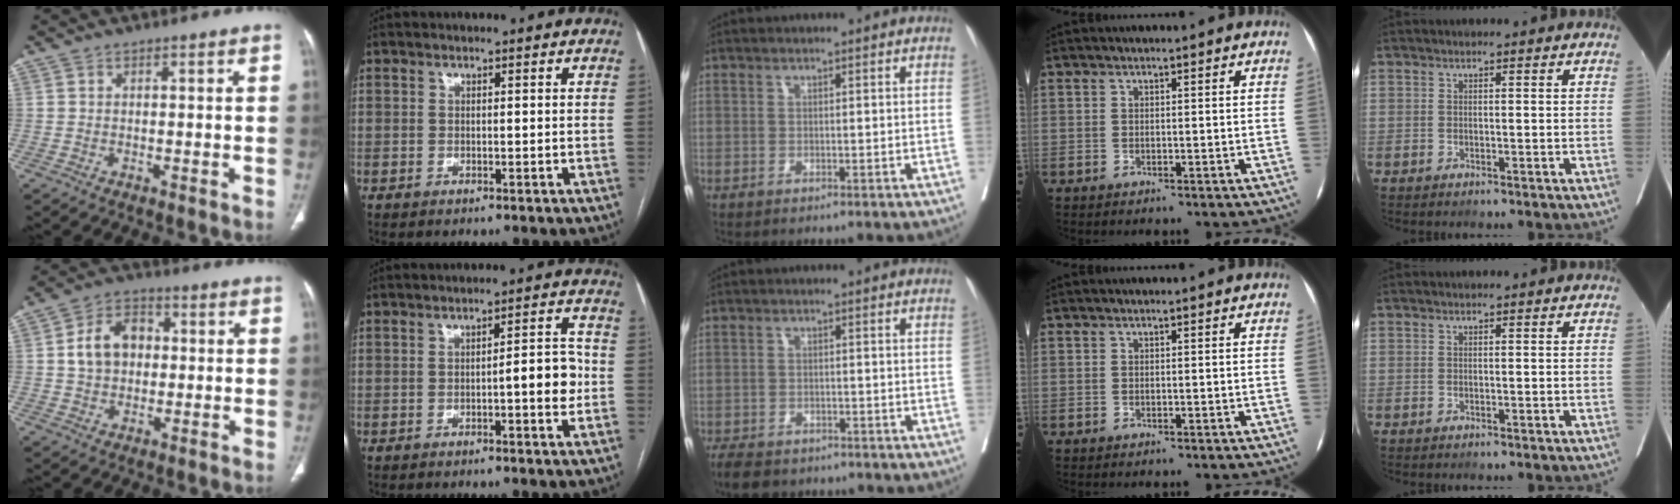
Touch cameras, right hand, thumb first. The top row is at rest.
{"thumb": {"total": 9.2, "force": [0.7, 7.0, 5.9], "torque": [-0.083, 0.019, 0.006]}, "index": {"total": 5.2, "force": [-1.0, 1.0, 5.0], "torque": [-0.062, 0.012, -0.014]}, "middle": {"total": 7.0, "force": [-5.6, 3.1, 2.8], "torque": [-0.046, -0.006, -0.081]}}